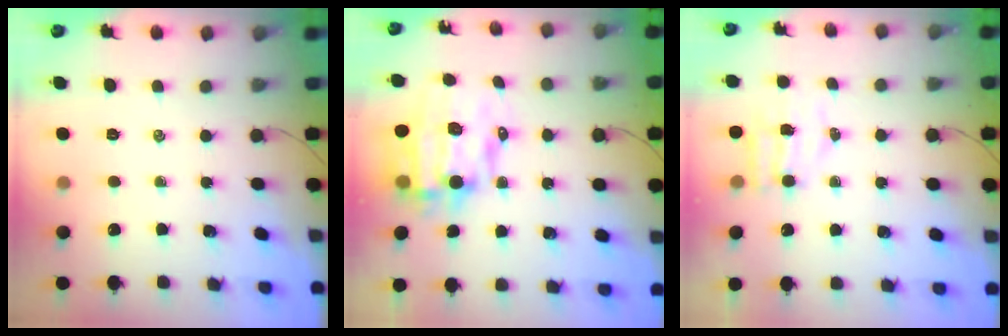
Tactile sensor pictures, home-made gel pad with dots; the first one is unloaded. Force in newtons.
{"total": 12.4, "press": 11.9, "slide": 3.5}
{"total": 4.5, "press": 4.5, "slide": 0.8}